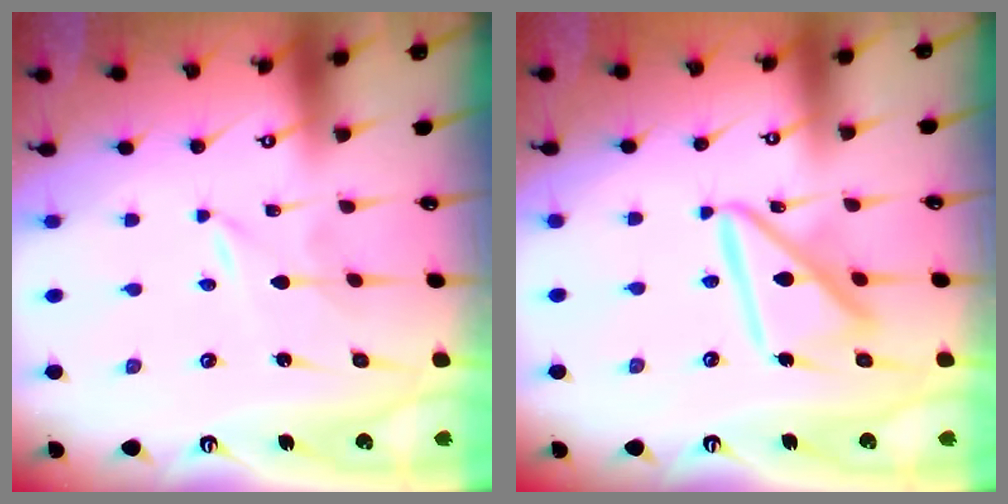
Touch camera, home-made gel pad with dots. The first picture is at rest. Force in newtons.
{"total": 14.4, "press": 14.3, "slide": 1.5}